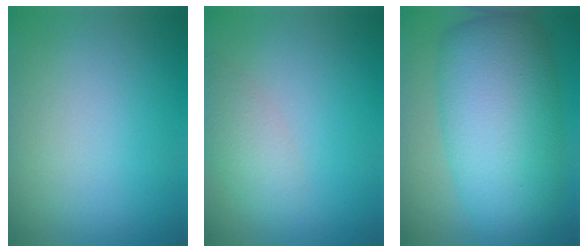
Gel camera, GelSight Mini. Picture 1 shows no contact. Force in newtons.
{"total": 2.4, "press": 2.4, "slide": 0.2}
{"total": 11.0, "press": 11.0, "slide": 0.1}